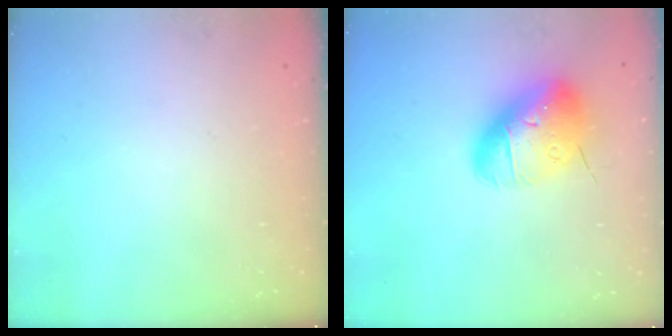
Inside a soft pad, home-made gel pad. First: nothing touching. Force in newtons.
{"total": 17.2, "press": 17.0, "slide": 2.8}